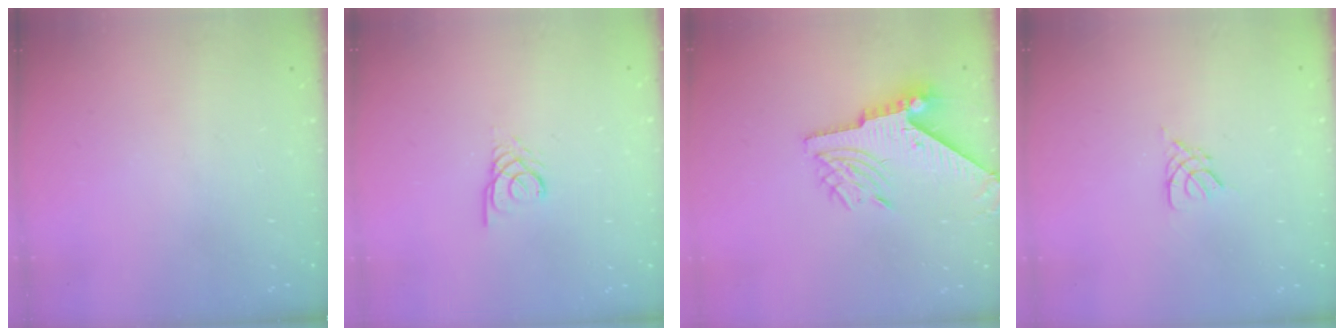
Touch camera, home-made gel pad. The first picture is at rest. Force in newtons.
{"total": 2.4, "press": 2.4, "slide": 0.1}
{"total": 9.4, "press": 9.4, "slide": 1.2}
{"total": 2.7, "press": 2.7, "slide": 0.5}